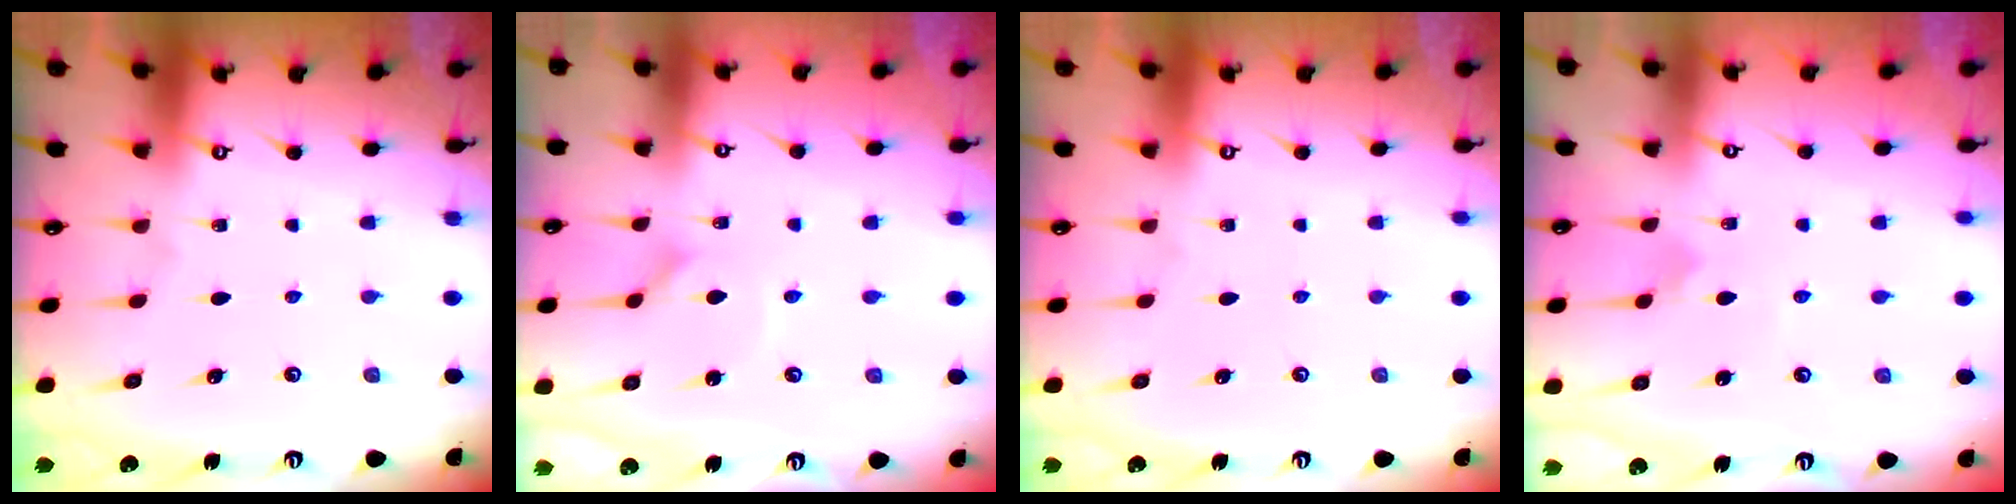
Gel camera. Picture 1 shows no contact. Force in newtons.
{"total": 1.0, "press": 1.0, "slide": 0.2}
{"total": 0.0}
{"total": 2.5, "press": 2.5, "slide": 0.1}